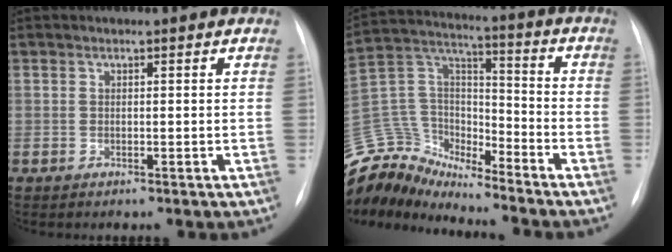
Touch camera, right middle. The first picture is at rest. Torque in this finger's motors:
{"motor_torque": [0.27, -0.30, 0.03, -0.02]}